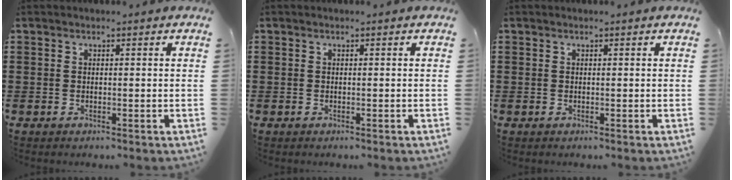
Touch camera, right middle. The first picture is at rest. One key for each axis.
{"total": 0.0}
{"total": 0.0}